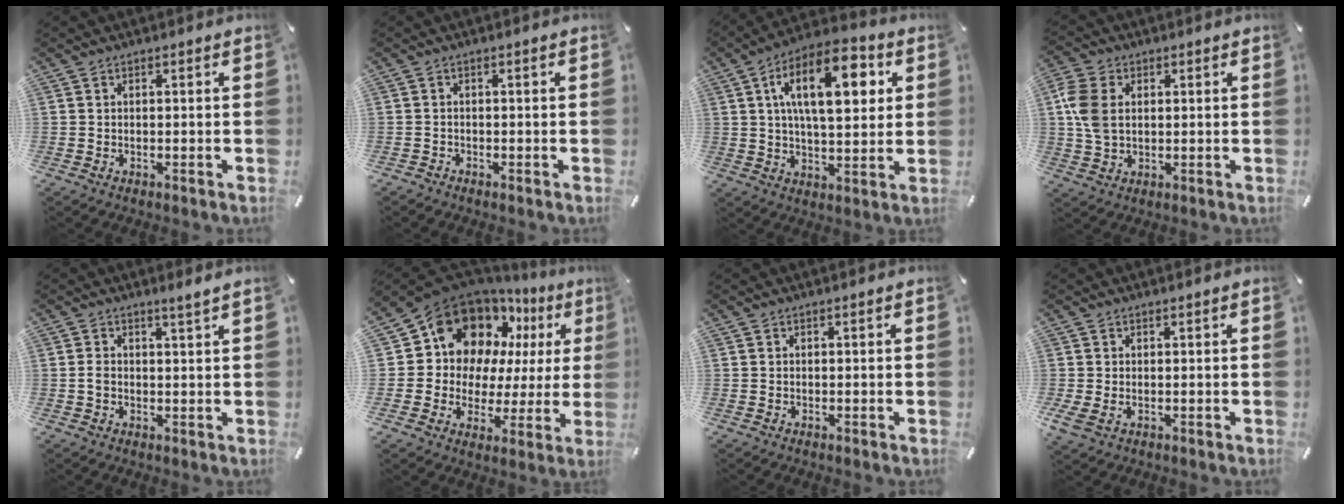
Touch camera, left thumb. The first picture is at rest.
{"total": 0.8, "force": [-0.6, 0.4, 0.1], "torque": [-0.003, 0.002, -0.015]}
{"total": 17.0, "force": [5.6, 8.2, 13.8], "torque": [-0.218, -0.001, 0.088]}
{"total": 7.6, "force": [1.5, 5.6, 4.9], "torque": [-0.126, 0.004, 0.025]}
{"total": 2.0, "force": [0.9, 0.5, 1.8], "torque": [-0.036, 0.000, 0.015]}
{"total": 15.1, "force": [9.1, 11.1, 4.7], "torque": [-0.088, -0.081, 0.166]}
{"total": 0.0}
{"total": 2.2, "force": [0.5, 1.3, 1.7], "torque": [-0.032, -0.004, 0.008]}